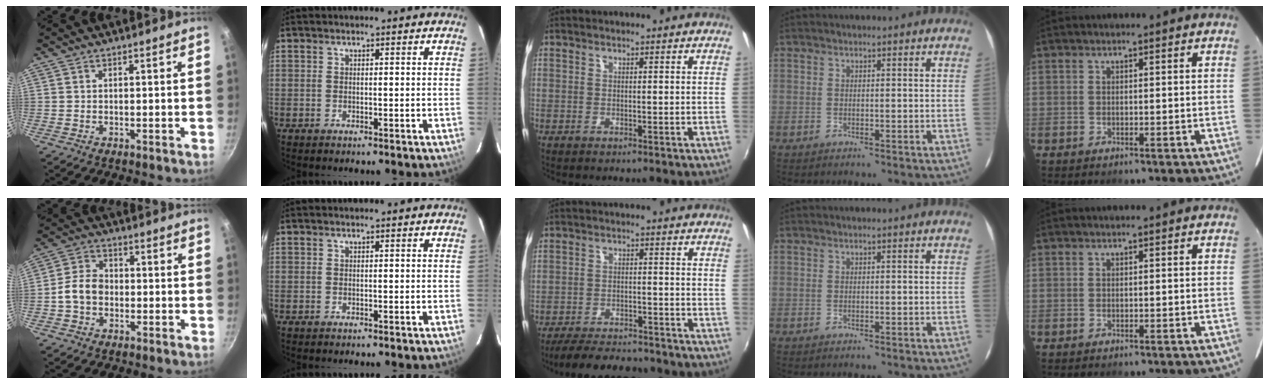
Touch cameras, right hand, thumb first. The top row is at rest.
{"thumb": {"total": 6.3, "force": [-1.2, 5.0, 3.7], "torque": [-0.046, 0.024, -0.032]}, "middle": {"total": 11.9, "force": [-10.6, 3.0, 4.7], "torque": [-0.112, -0.007, -0.160]}}